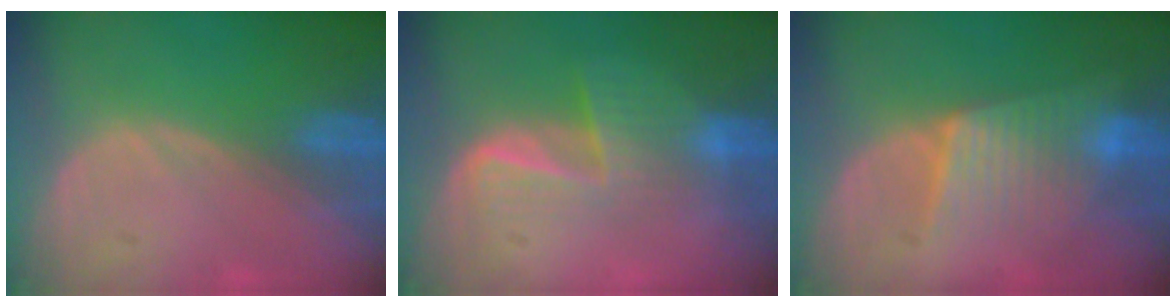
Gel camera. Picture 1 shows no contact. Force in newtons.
{"total": 5.8, "press": 5.5, "slide": 2.0}
{"total": 6.3, "press": 6.3, "slide": 0.8}